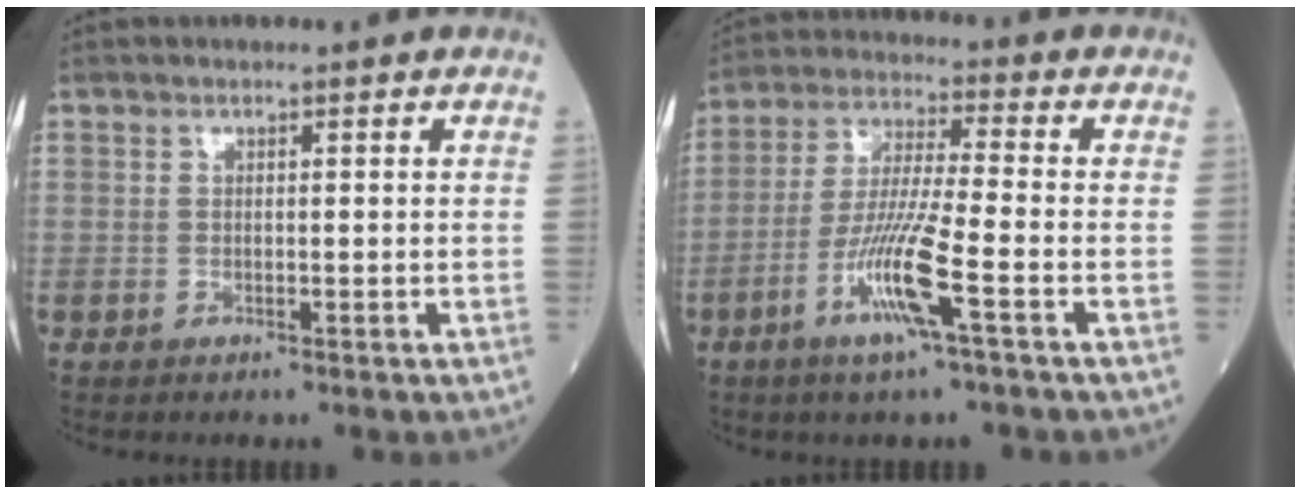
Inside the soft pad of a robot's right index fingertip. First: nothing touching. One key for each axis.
{"total": 10.5, "fx": -4.4, "fy": -0.1, "fz": 9.6, "tx": -0.191, "ty": -0.012, "tz": -0.089}